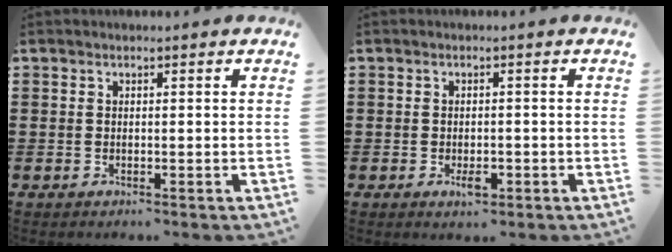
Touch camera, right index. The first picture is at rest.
{"total": 2.0, "force": [-0.8, 0.9, 1.6], "torque": [-0.032, -0.001, -0.013]}